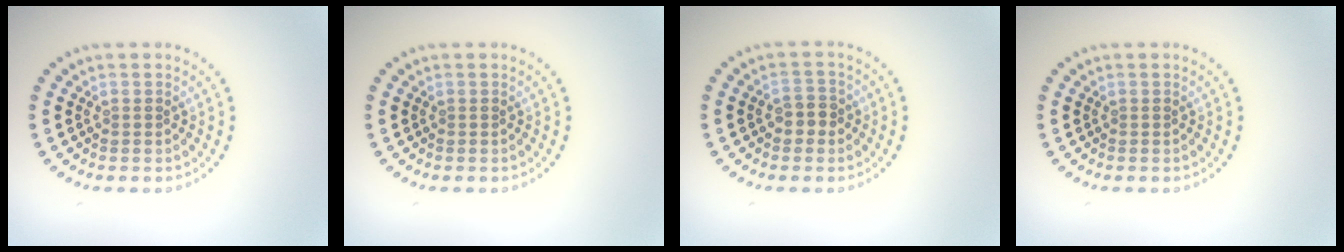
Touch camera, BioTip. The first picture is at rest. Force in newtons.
{"total": 0.0}
{"total": 1.9, "press": 1.9, "slide": 0.6}
{"total": 0.0}